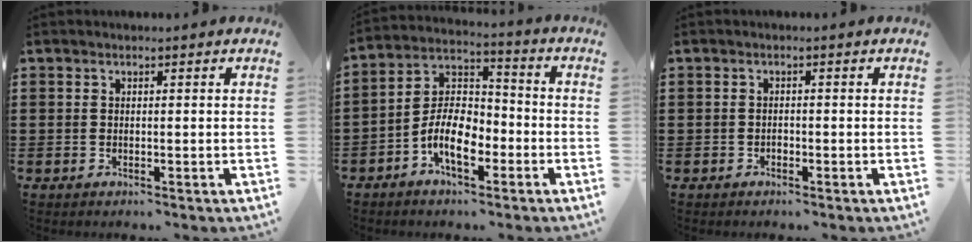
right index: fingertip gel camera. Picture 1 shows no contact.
{"total": 8.4, "force": [-4.0, 4.2, 6.0], "torque": [-0.138, 0.005, -0.079]}
{"total": 0.7, "force": [-0.5, 0.4, 0.3], "torque": [-0.008, -0.001, -0.010]}